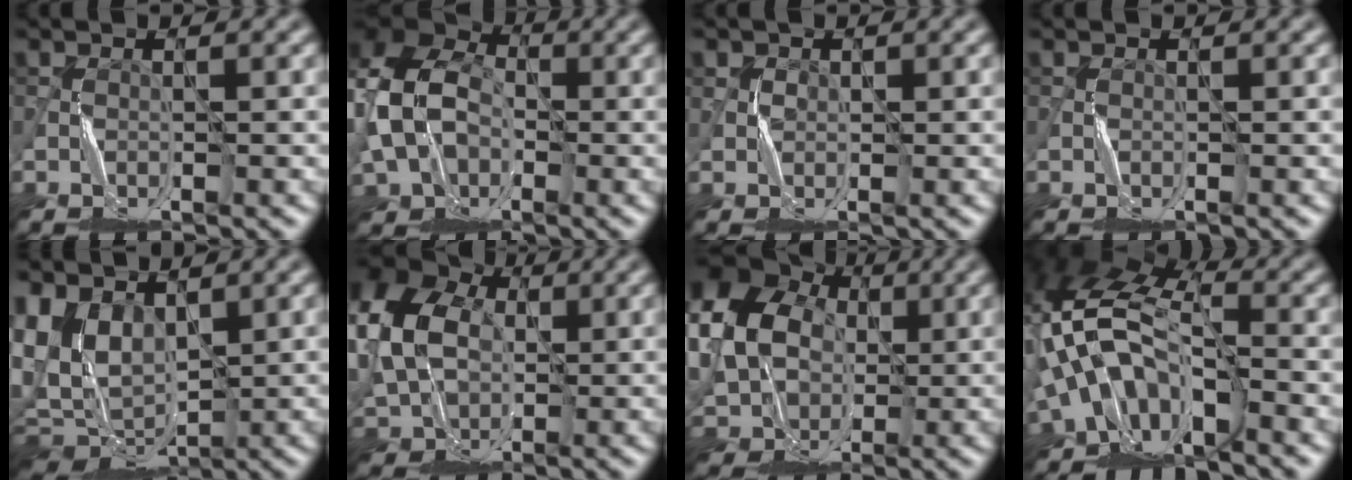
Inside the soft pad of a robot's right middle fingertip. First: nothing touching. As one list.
[{"total": 11.5, "force": [-0.3, 8.7, 7.5], "torque": [-0.169, 0.000, -0.014]}, {"total": 0.9, "force": [0.3, 0.9, 0.0], "torque": [0.007, 0.002, 0.005]}, {"total": 0.0}, {"total": 6.3, "force": [1.5, 4.4, 4.1], "torque": [-0.102, -0.021, 0.034]}, {"total": 11.0, "force": [2.0, 8.0, 7.3], "torque": [-0.174, 0.009, 0.036]}, {"total": 13.2, "force": [2.6, 11.0, 6.9], "torque": [-0.170, 0.016, 0.035]}, {"total": 10.2, "force": [-2.5, 5.9, 7.9], "torque": [-0.136, 0.007, -0.056]}]